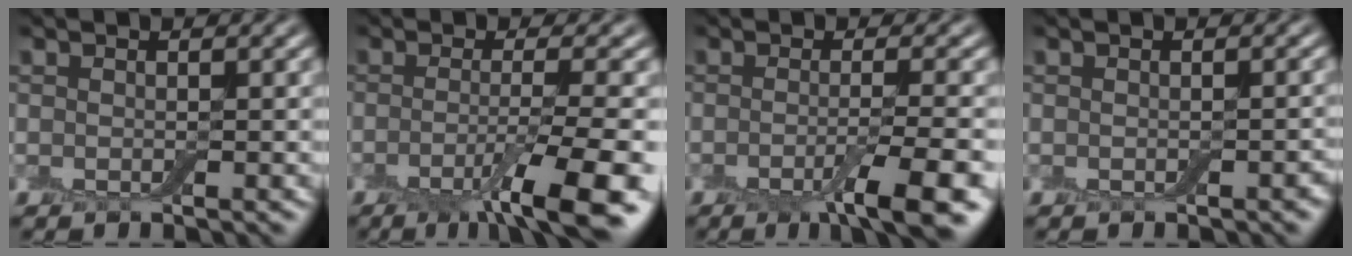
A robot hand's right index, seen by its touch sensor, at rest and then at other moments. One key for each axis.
{"total": 7.8, "fx": -3.5, "fy": 1.2, "fz": 6.9, "tx": -0.096, "ty": -0.006, "tz": -0.063}
{"total": 6.1, "fx": -2.8, "fy": 1.1, "fz": 5.3, "tx": -0.073, "ty": -0.007, "tz": -0.047}
{"total": 0.7, "fx": -0.5, "fy": 0.2, "fz": 0.5, "tx": -0.010, "ty": 0.000, "tz": -0.004}